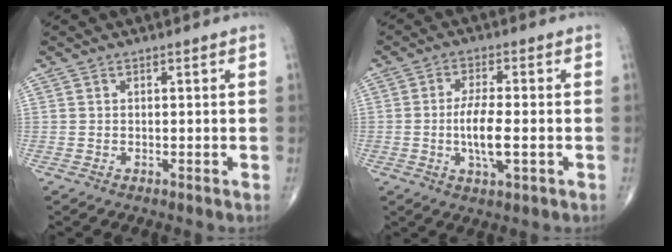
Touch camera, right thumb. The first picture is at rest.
{"total": 7.2, "force": [-1.2, 2.3, 6.7], "torque": [-0.133, -0.002, -0.023]}